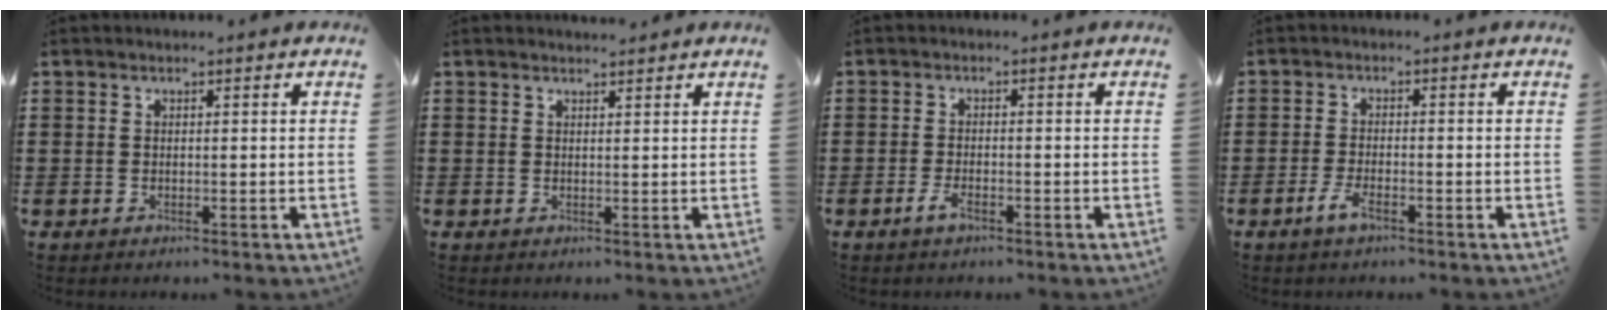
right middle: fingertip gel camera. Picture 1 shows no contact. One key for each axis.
{"total": 1.2, "fx": 1.2, "fy": -0.1, "fz": 0.2, "tx": -0.005, "ty": -0.001, "tz": 0.023}
{"total": 2.8, "fx": -1.5, "fy": 0.8, "fz": 2.3, "tx": -0.053, "ty": -0.005, "tz": -0.031}
{"total": 3.1, "fx": -1.7, "fy": 0.7, "fz": 2.4, "tx": -0.055, "ty": -0.004, "tz": -0.035}